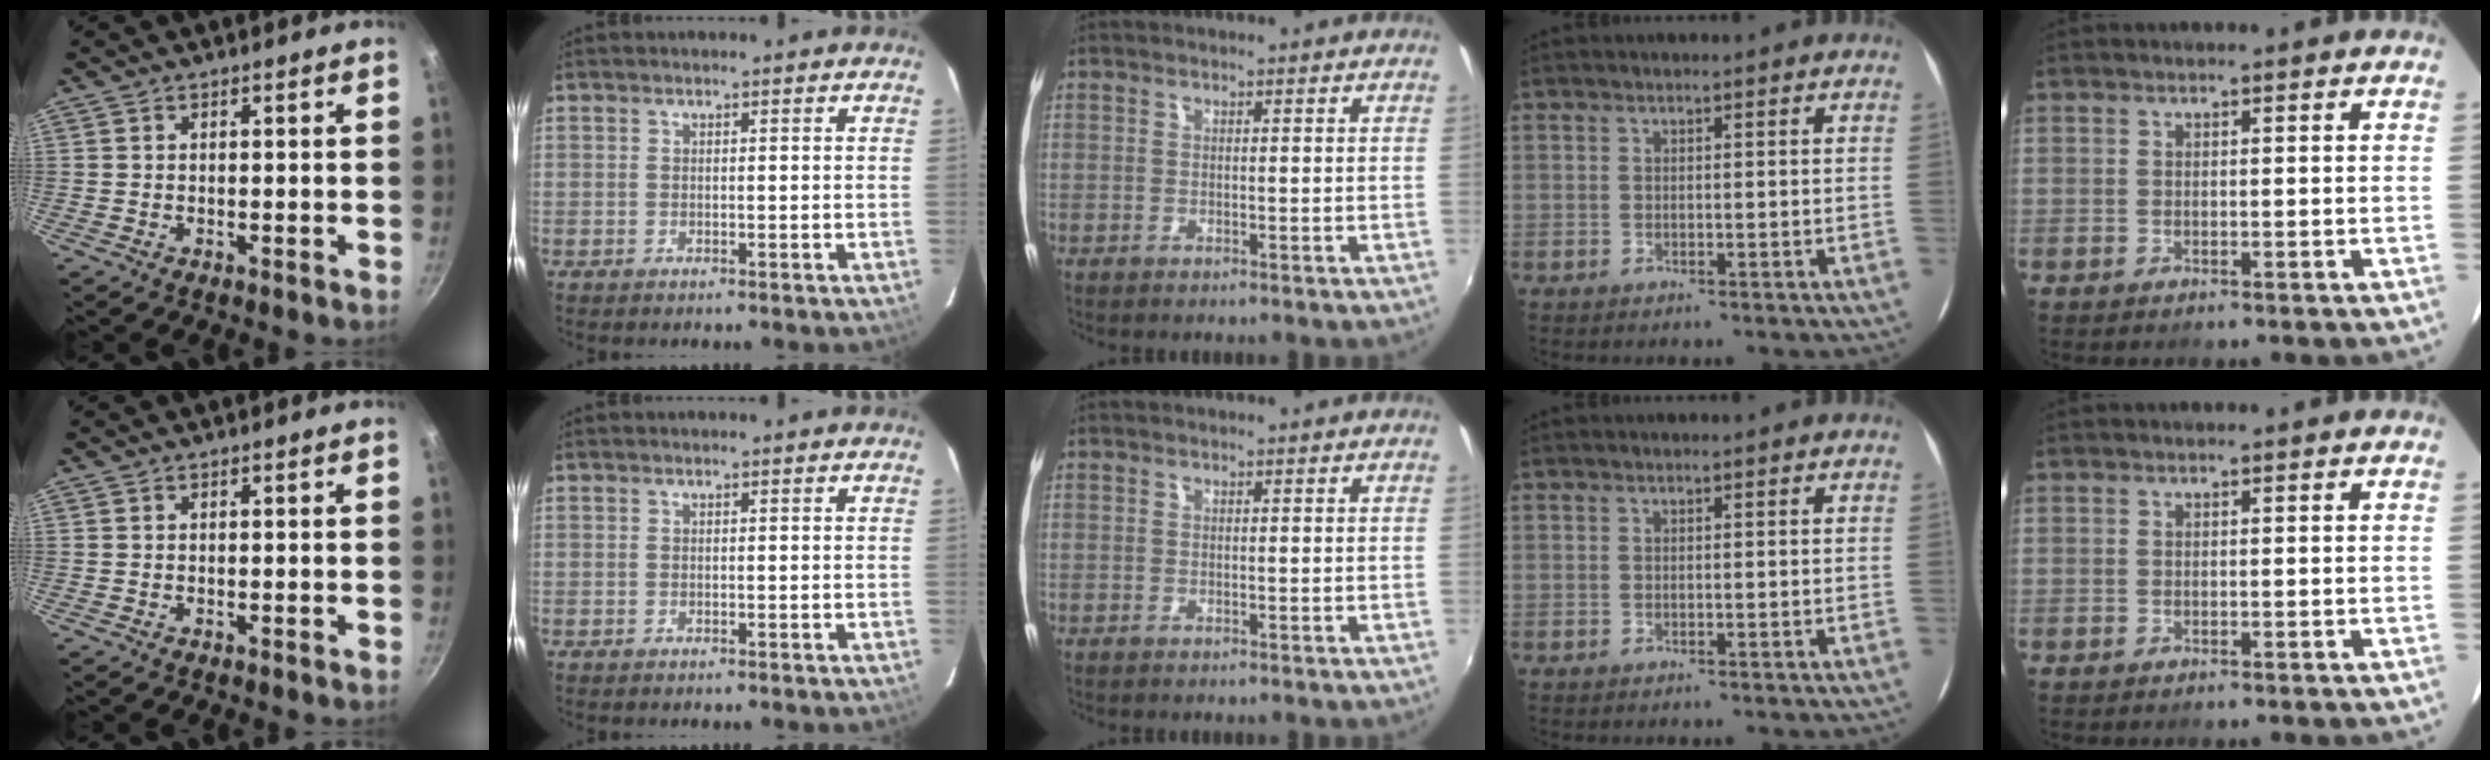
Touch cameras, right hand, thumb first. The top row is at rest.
{}